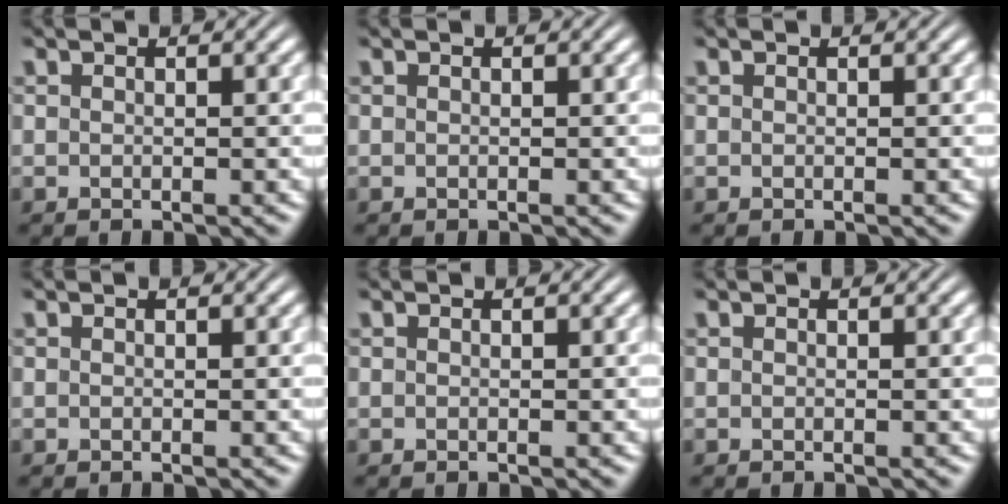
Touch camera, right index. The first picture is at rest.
{"total": 0.0}
{"total": 0.0}
{"total": 0.0}
{"total": 0.0}
{"total": 0.0}